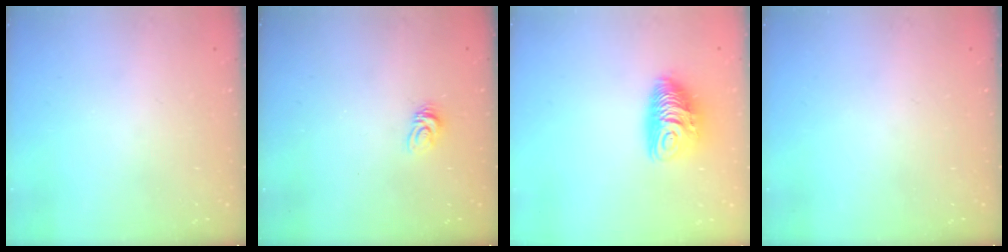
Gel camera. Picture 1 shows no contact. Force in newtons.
{"total": 4.5, "press": 4.5, "slide": 0.2}
{"total": 11.0, "press": 11.0, "slide": 0.8}
{"total": 0.0}